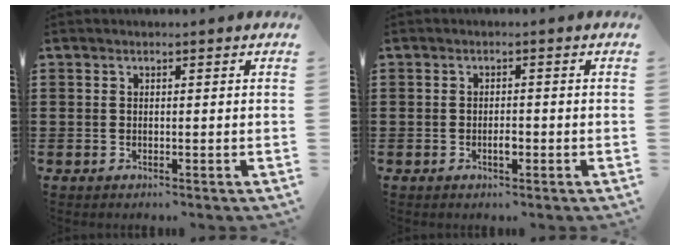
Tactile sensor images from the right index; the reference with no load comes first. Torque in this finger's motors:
{"motor_torque": [0.33, -0.24, 0.01, 0.00]}